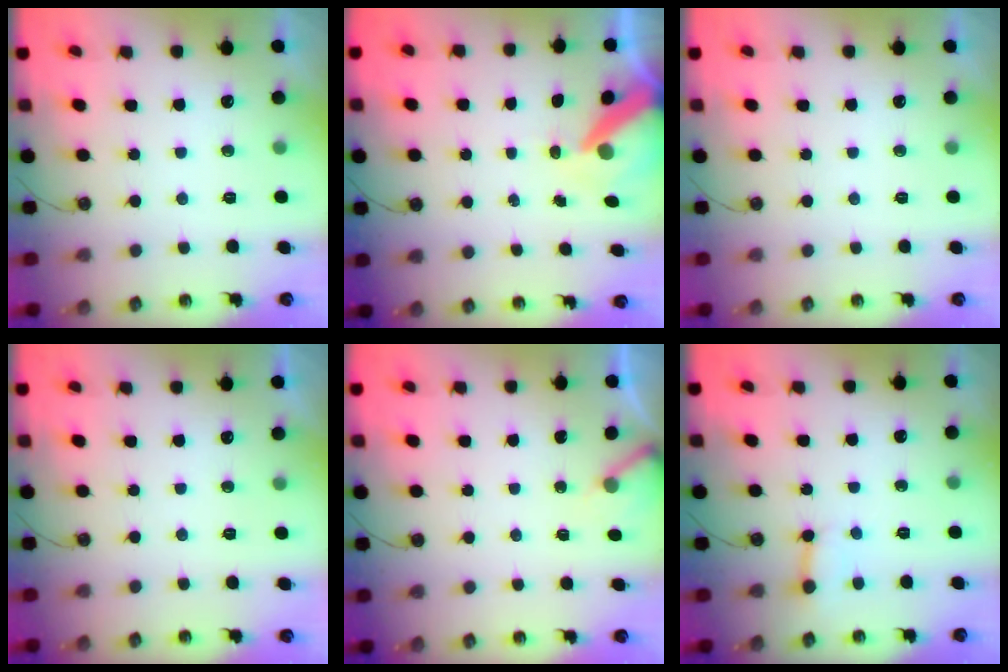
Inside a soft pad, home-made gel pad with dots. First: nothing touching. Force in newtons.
{"total": 10.1, "press": 10.0, "slide": 1.3}
{"total": 0.0}
{"total": 0.0}
{"total": 2.7, "press": 2.7, "slide": 0.2}
{"total": 3.1, "press": 3.0, "slide": 0.4}